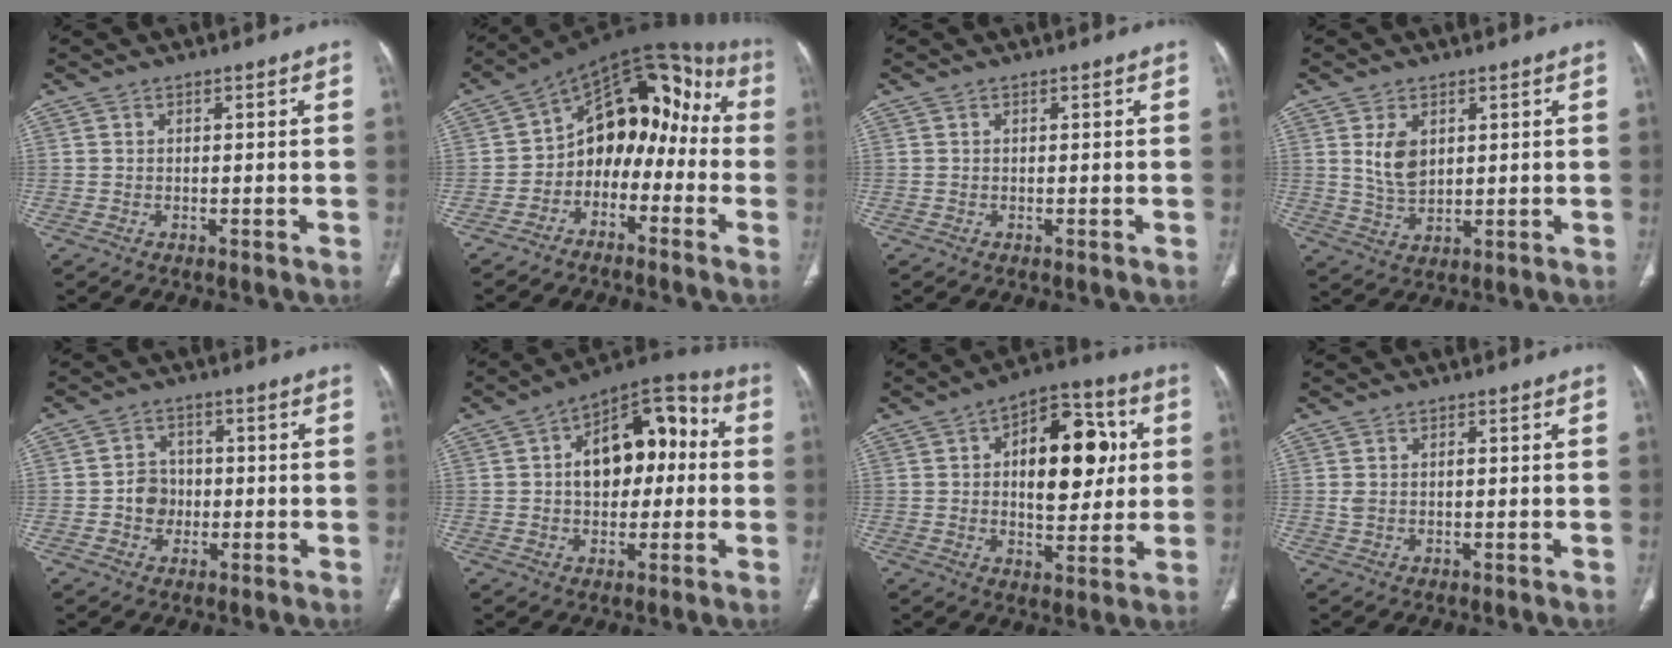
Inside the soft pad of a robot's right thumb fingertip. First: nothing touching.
{"total": 14.4, "force": [-3.6, 10.3, 9.4], "torque": [-0.087, 0.092, -0.072]}
{"total": 0.0}
{"total": 6.0, "force": [1.8, 3.7, 4.4], "torque": [-0.071, -0.013, 0.046]}
{"total": 5.0, "force": [-0.8, 4.5, 2.0], "torque": [-0.007, 0.011, -0.019]}
{"total": 15.8, "force": [1.5, 9.7, 12.4], "torque": [-0.141, 0.044, 0.015]}
{"total": 17.3, "force": [3.0, 9.8, 14.0], "torque": [-0.149, 0.013, 0.042]}
{"total": 1.8, "force": [0.1, 1.0, 1.5], "torque": [-0.040, 0.009, 0.005]}